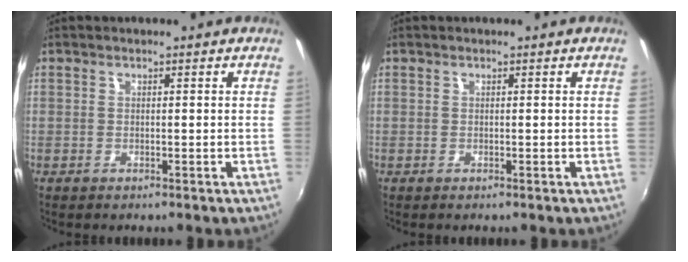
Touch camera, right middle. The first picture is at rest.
{"total": 0.0}